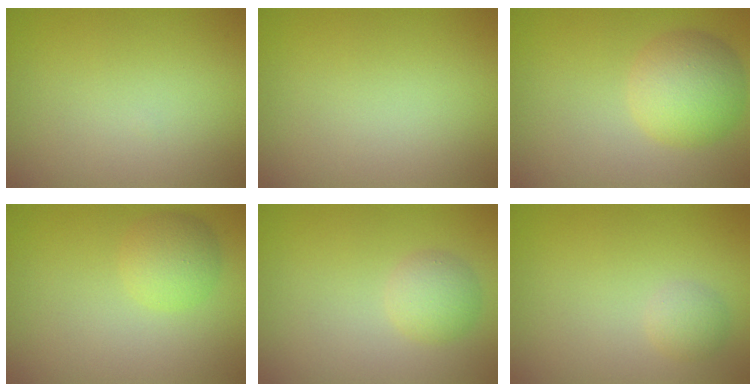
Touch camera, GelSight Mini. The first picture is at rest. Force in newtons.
{"total": 0.0}
{"total": 5.1, "press": 5.1, "slide": 0.1}
{"total": 2.8, "press": 2.8, "slide": 0.1}
{"total": 2.2, "press": 2.2, "slide": 0.2}
{"total": 1.3, "press": 1.3, "slide": 0.1}